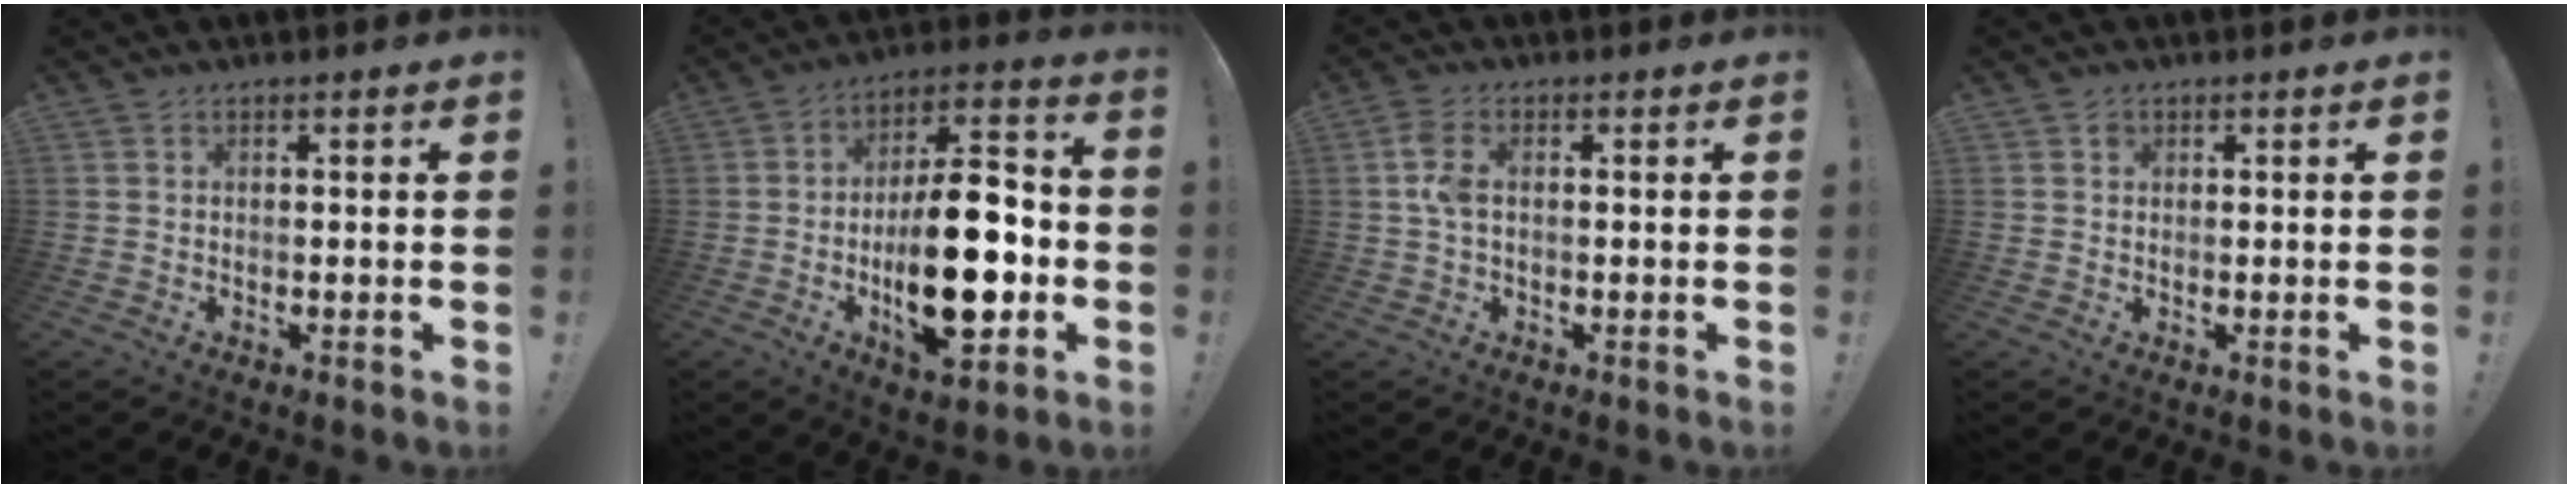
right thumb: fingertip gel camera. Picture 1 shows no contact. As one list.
[{"total": 23.3, "force": [-4.8, 10.5, 20.3], "torque": [-0.330, 0.023, -0.067]}, {"total": 5.2, "force": [0.2, 2.6, 4.5], "torque": [-0.102, 0.004, 0.002]}, {"total": 0.8, "force": [0.4, 0.6, 0.2], "torque": [-0.002, 0.002, 0.007]}]